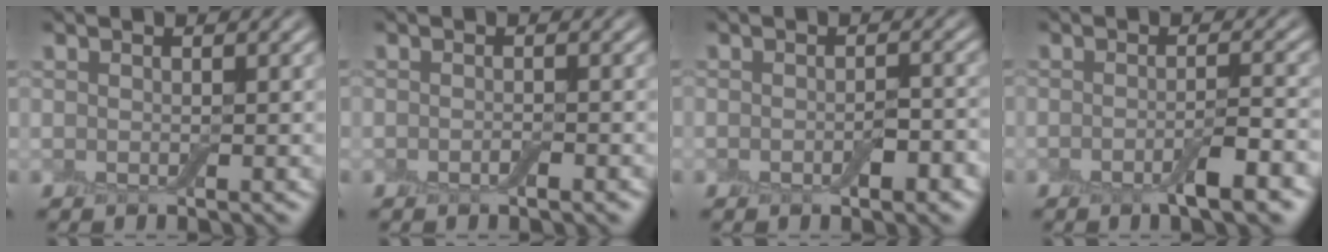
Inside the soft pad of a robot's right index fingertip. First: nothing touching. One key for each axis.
{"total": 0.9, "fx": -0.6, "fy": 0.3, "fz": 0.6, "tx": -0.010, "ty": -0.002, "tz": -0.007}
{"total": 2.0, "fx": -0.8, "fy": 0.9, "fz": 1.6, "tx": -0.028, "ty": -0.005, "tz": -0.009}
{"total": 3.1, "fx": -1.8, "fy": 0.4, "fz": 2.5, "tx": -0.041, "ty": -0.002, "tz": -0.030}